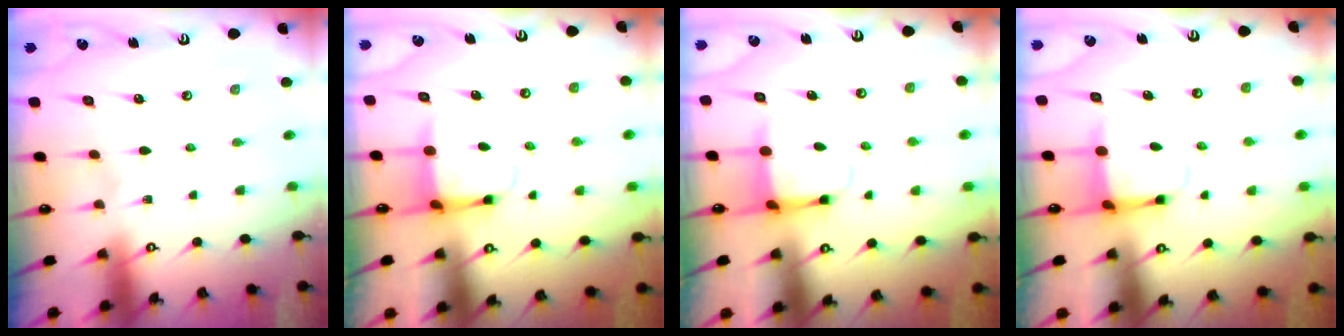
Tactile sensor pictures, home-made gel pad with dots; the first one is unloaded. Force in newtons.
{"total": 3.8, "press": 3.5, "slide": 1.4}
{"total": 3.8, "press": 3.5, "slide": 1.3}
{"total": 3.8, "press": 3.5, "slide": 1.3}